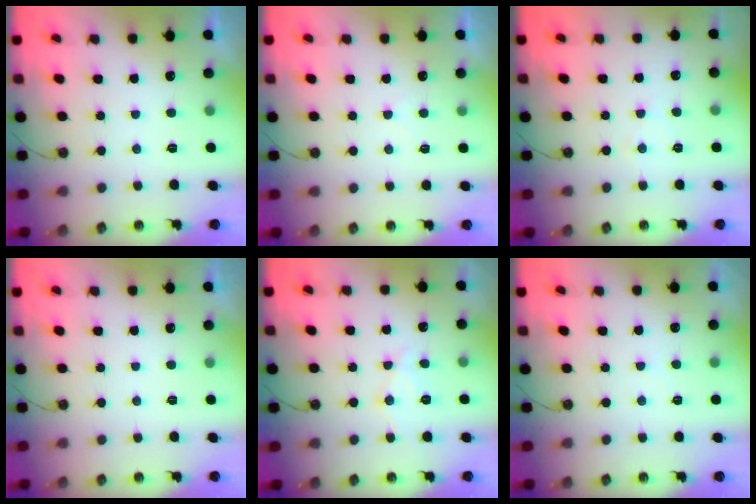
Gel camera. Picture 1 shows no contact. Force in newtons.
{"total": 4.6, "press": 4.6, "slide": 0.5}
{"total": 4.8, "press": 4.7, "slide": 0.7}
{"total": 0.0}
{"total": 9.5, "press": 9.5, "slide": 0.8}
{"total": 2.3, "press": 2.3, "slide": 0.3}